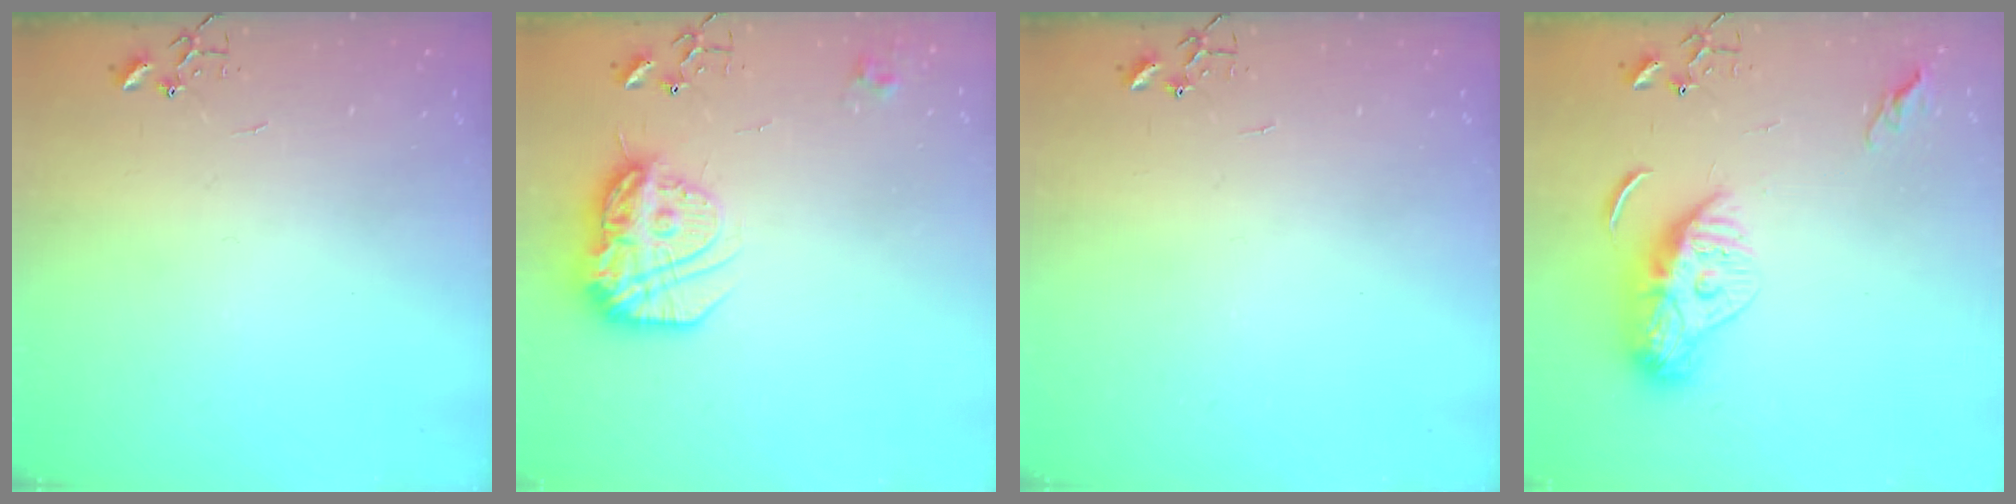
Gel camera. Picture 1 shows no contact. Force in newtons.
{"total": 17.7, "press": 17.6, "slide": 1.8}
{"total": 0.0}
{"total": 11.6, "press": 11.6, "slide": 0.9}